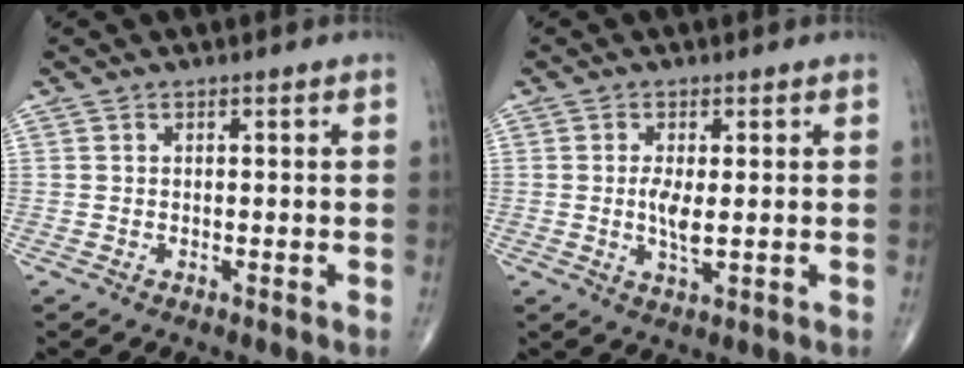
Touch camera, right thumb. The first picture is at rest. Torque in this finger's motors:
{"motor_torque": [2.11, 2.90, 0.17, -0.22, 0.04]}